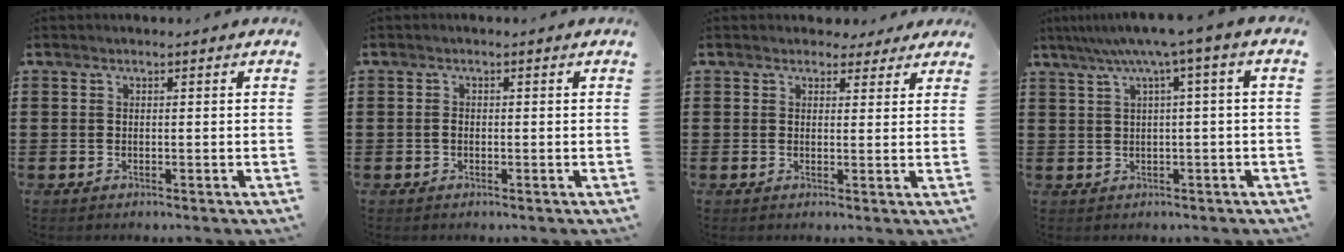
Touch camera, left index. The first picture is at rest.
{"total": 0.9, "force": [-0.3, 0.5, 0.6], "torque": [-0.015, 0.000, -0.006]}
{"total": 2.7, "force": [2.2, 1.4, 0.7], "torque": [-0.013, 0.002, 0.040]}
{"total": 5.0, "force": [1.5, -0.6, 4.7], "torque": [-0.092, -0.007, 0.021]}